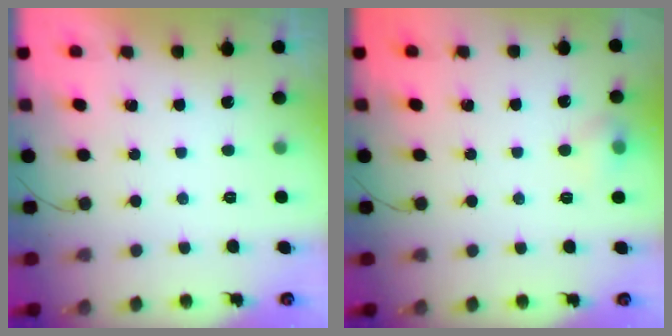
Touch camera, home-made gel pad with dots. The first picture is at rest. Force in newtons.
{"total": 5.8, "press": 5.7, "slide": 1.4}